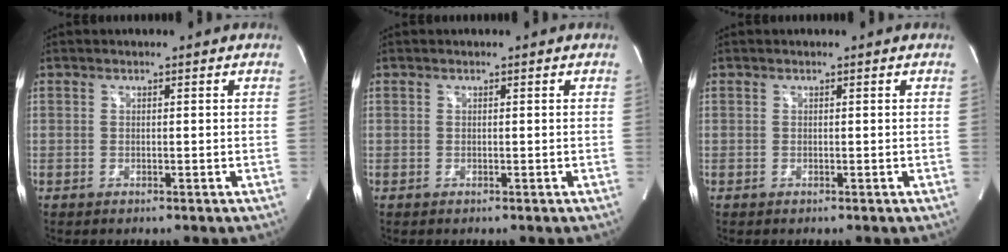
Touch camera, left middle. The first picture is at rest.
{"total": 0.0}
{"total": 0.0}